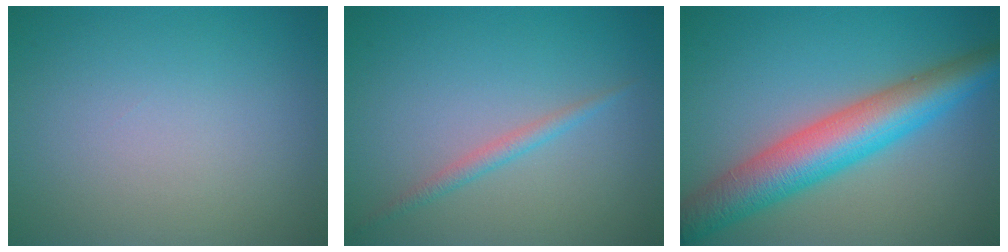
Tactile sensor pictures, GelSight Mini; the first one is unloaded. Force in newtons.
{"total": 1.4, "press": 1.4, "slide": 0.1}
{"total": 7.9, "press": 7.9, "slide": 0.2}